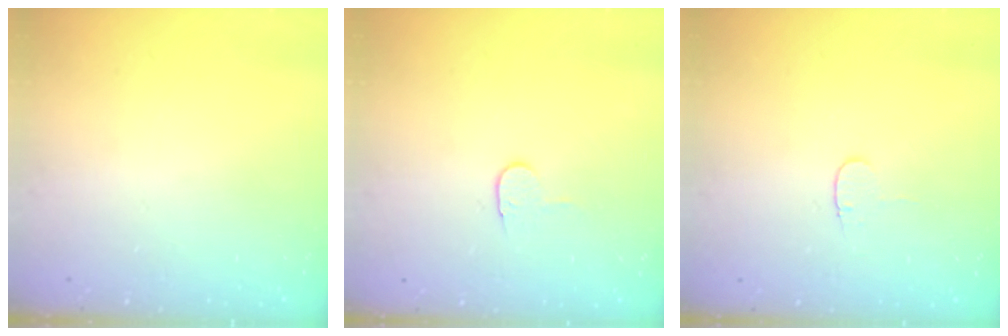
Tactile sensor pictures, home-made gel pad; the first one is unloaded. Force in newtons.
{"total": 3.8, "press": 3.7, "slide": 0.4}
{"total": 3.4, "press": 3.4, "slide": 0.4}